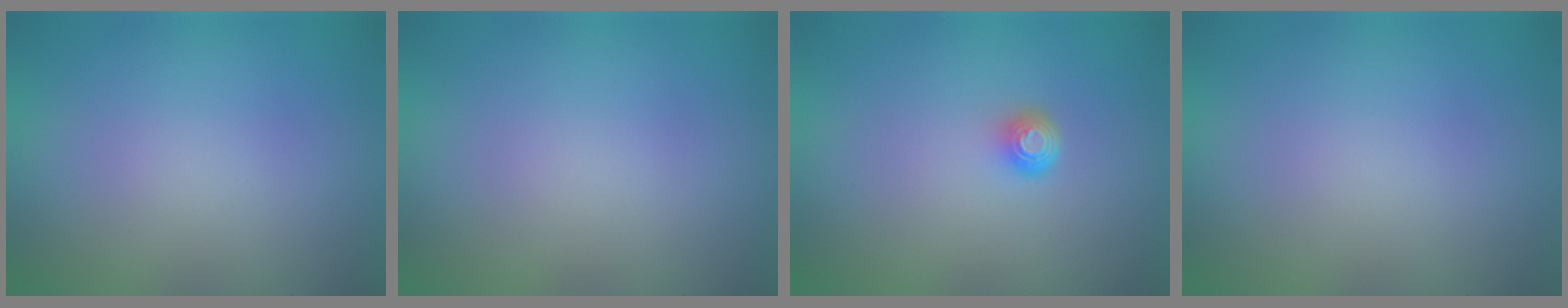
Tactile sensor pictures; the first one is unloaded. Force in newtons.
{"total": 0.0}
{"total": 1.4, "press": 1.1, "slide": 1.0}
{"total": 0.0}